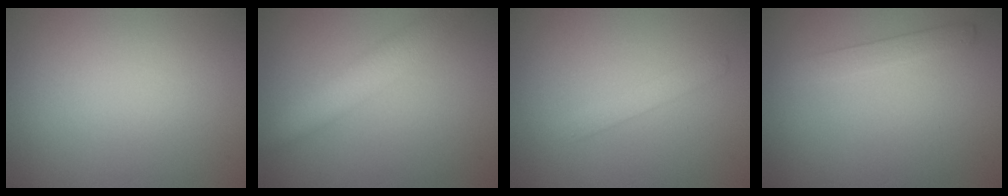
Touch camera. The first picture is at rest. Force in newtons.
{"total": 3.5, "press": 3.5, "slide": 0.3}
{"total": 1.3, "press": 1.3, "slide": 0.0}
{"total": 1.7, "press": 1.7, "slide": 0.0}